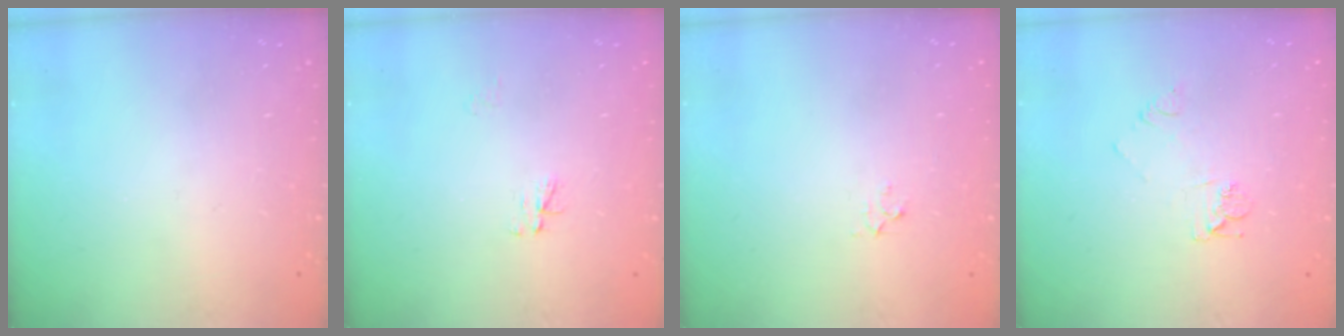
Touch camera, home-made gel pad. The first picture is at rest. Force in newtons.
{"total": 3.0, "press": 3.0, "slide": 0.4}
{"total": 2.3, "press": 2.3, "slide": 0.2}
{"total": 5.6, "press": 5.6, "slide": 0.5}